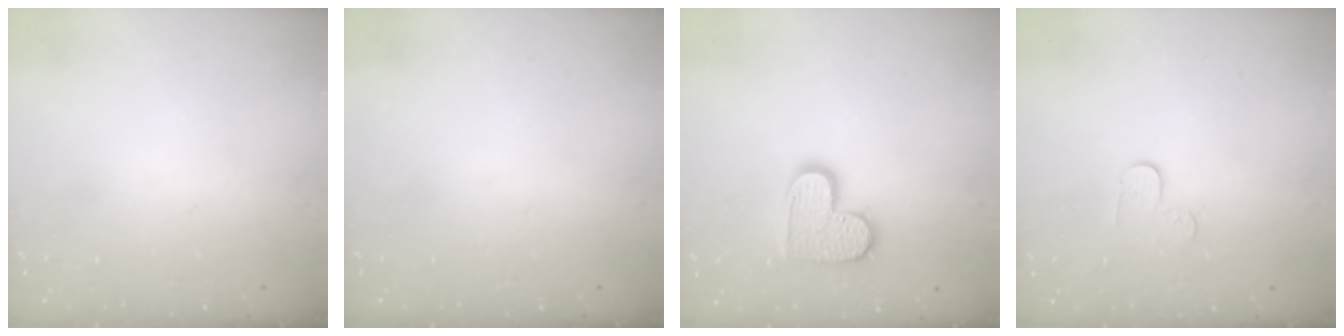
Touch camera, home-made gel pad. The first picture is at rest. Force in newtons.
{"total": 0.0}
{"total": 11.7, "press": 11.6, "slide": 0.8}
{"total": 4.9, "press": 4.8, "slide": 0.6}